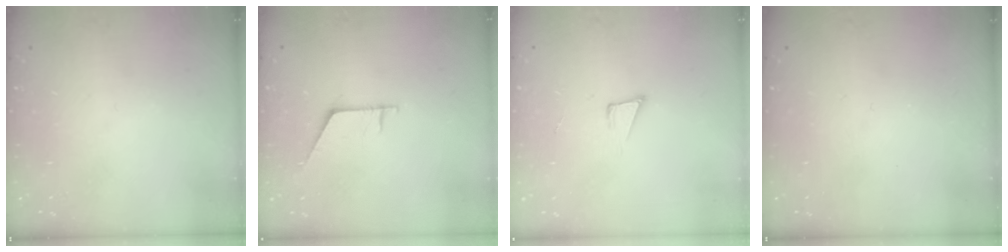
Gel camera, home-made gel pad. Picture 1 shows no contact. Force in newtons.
{"total": 4.4, "press": 4.4, "slide": 0.5}
{"total": 3.9, "press": 2.4, "slide": 3.1}
{"total": 0.0}